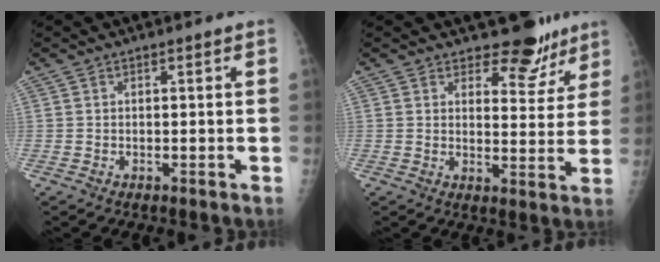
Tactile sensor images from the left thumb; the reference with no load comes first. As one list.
[{"total": 7.9, "force": [6.5, 3.9, 2.0], "torque": [0.007, -0.052, 0.082]}]